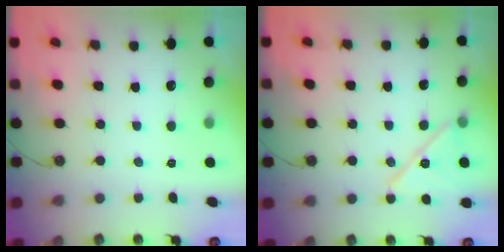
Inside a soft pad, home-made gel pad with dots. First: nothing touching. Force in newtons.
{"total": 13.1, "press": 13.1, "slide": 0.7}